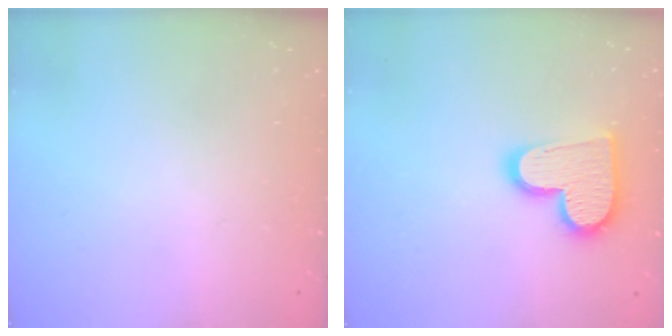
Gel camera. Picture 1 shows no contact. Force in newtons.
{"total": 14.0, "press": 13.9, "slide": 0.5}